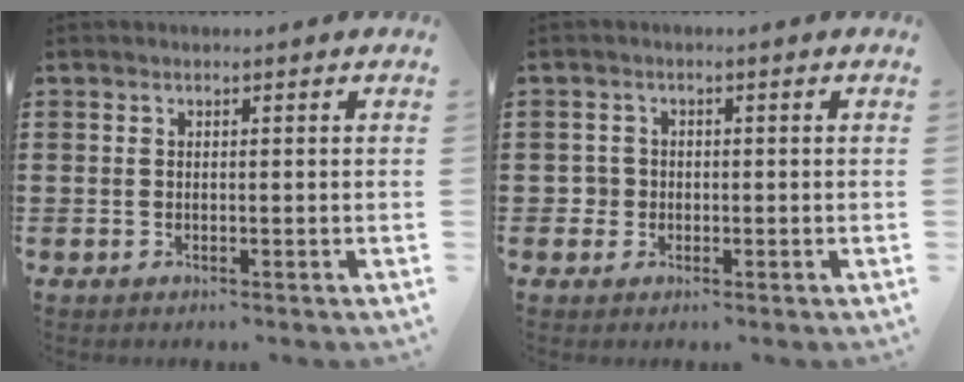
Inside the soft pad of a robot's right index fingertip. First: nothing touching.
{"total": 1.9, "force": [-0.5, 1.8, 0.4], "torque": [-0.014, 0.005, -0.012]}